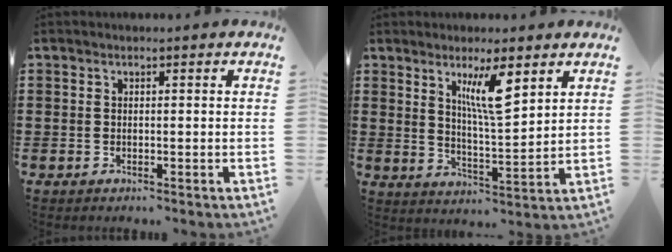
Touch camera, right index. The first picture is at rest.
{"total": 7.5, "force": [4.0, 1.5, 6.1], "torque": [-0.114, -0.007, 0.066]}